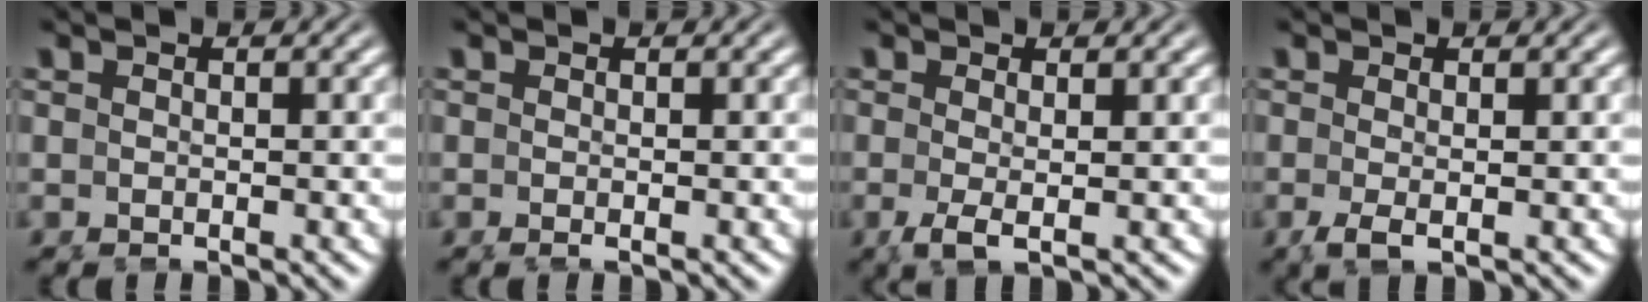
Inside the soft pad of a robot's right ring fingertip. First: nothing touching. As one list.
[{"total": 0.0}, {"total": 1.3, "force": [-0.5, -0.2, 1.2], "torque": [-0.028, -0.014, -0.006]}, {"total": 1.0, "force": [-0.5, -0.2, 0.8], "torque": [-0.021, -0.011, -0.008]}]